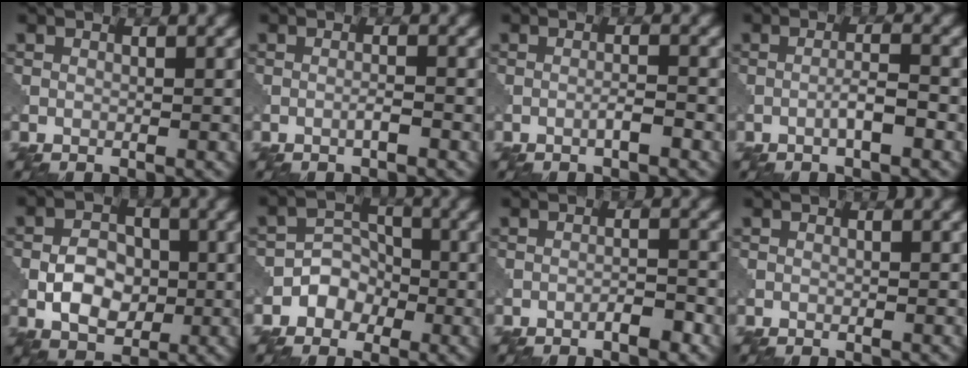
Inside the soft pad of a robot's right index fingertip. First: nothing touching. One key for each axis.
{"total": 1.1, "fx": -0.6, "fy": 0.1, "fz": 1.0, "tx": -0.016, "ty": 0.005, "tz": -0.013}
{"total": 1.5, "fx": -0.8, "fy": 0.1, "fz": 1.3, "tx": -0.022, "ty": 0.006, "tz": -0.017}
{"total": 2.2, "fx": -1.0, "fy": 0.2, "fz": 2.0, "tx": -0.035, "ty": 0.009, "tz": -0.020}
{"total": 4.8, "fx": -0.9, "fy": 3.3, "fz": 3.3, "tx": -0.051, "ty": 0.002, "tz": -0.019}
{"total": 2.8, "fx": -1.3, "fy": 2.3, "fz": 0.9, "tx": 0.003, "ty": 0.011, "tz": -0.031}
{"total": 1.7, "fx": -1.1, "fy": 0.2, "fz": 1.2, "tx": -0.016, "ty": 0.006, "tz": -0.021}
{"total": 0.0}